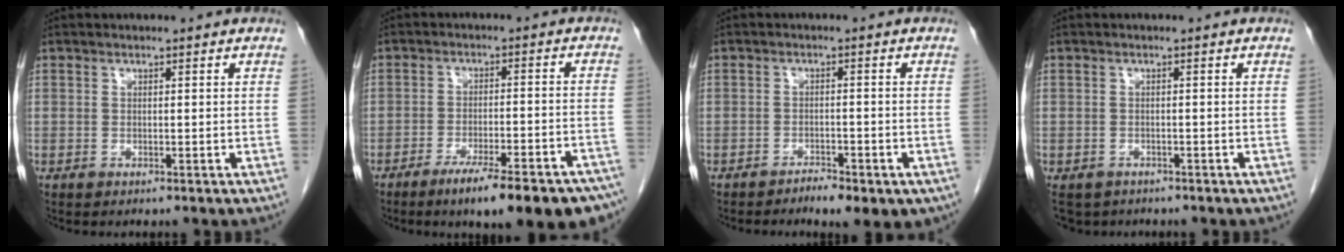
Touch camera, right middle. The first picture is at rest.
{"total": 18.2, "force": [-14.1, 2.7, 11.3], "torque": [-0.095, 0.010, -0.193]}
{"total": 5.4, "force": [-3.5, 1.8, 3.6], "torque": [-0.047, 0.002, -0.046]}
{"total": 5.1, "force": [-3.9, 3.0, 1.3], "torque": [-0.021, -0.003, -0.055]}